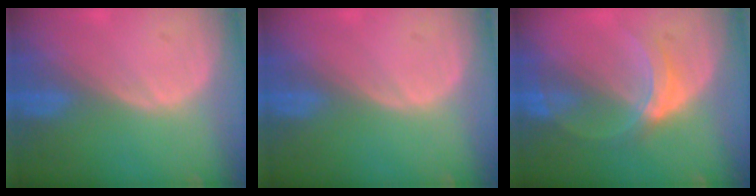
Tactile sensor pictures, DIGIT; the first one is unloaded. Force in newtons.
{"total": 0.0}
{"total": 5.1, "press": 4.9, "slide": 1.5}